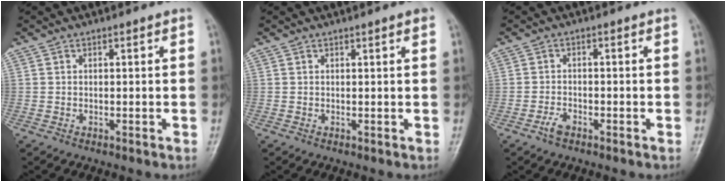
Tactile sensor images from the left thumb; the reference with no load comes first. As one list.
[{"total": 1.2, "force": [0.7, 0.0, 1.0], "torque": [-0.016, 0.000, 0.007]}, {"total": 2.2, "force": [-1.6, 1.0, 1.3], "torque": [-0.028, 0.009, -0.031]}]